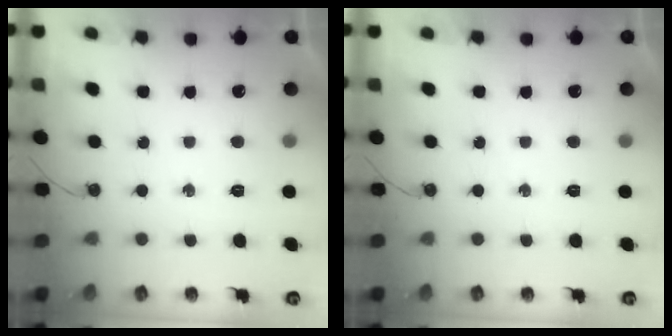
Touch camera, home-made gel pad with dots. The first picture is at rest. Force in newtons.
{"total": 0.0}